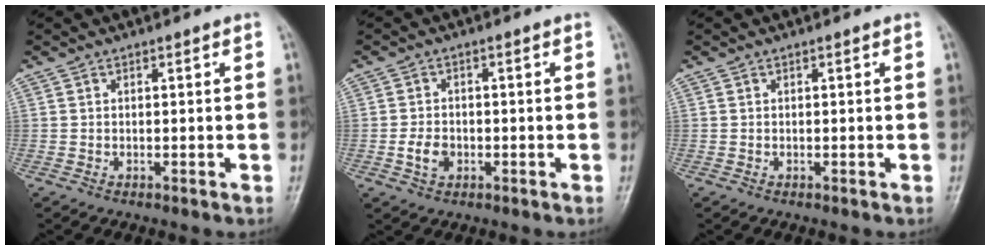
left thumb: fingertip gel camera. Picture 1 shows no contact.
{"total": 3.6, "force": [-1.1, 2.7, 2.1], "torque": [-0.034, 0.007, -0.022]}
{"total": 0.0}